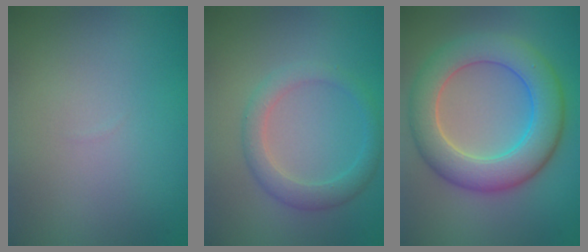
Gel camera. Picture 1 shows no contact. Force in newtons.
{"total": 2.7, "press": 2.7, "slide": 0.2}
{"total": 7.5, "press": 7.5, "slide": 0.2}